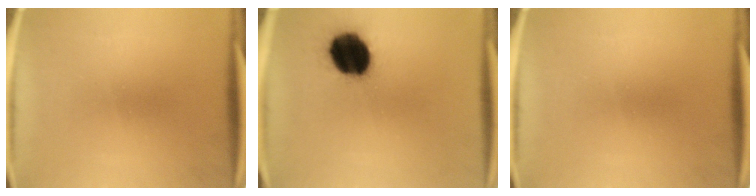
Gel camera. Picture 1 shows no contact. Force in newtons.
{"total": 17.1}
{"total": 0.0}